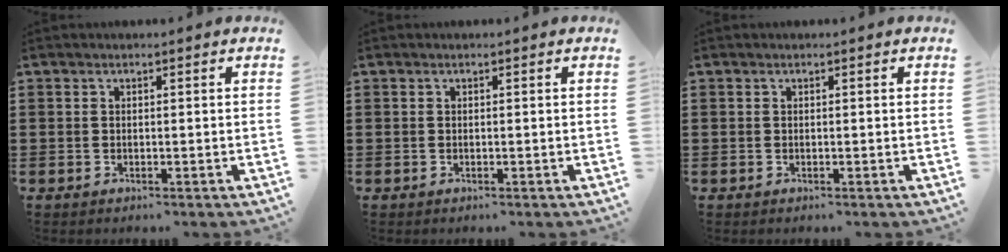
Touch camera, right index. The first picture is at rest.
{"total": 0.0}
{"total": 0.0}